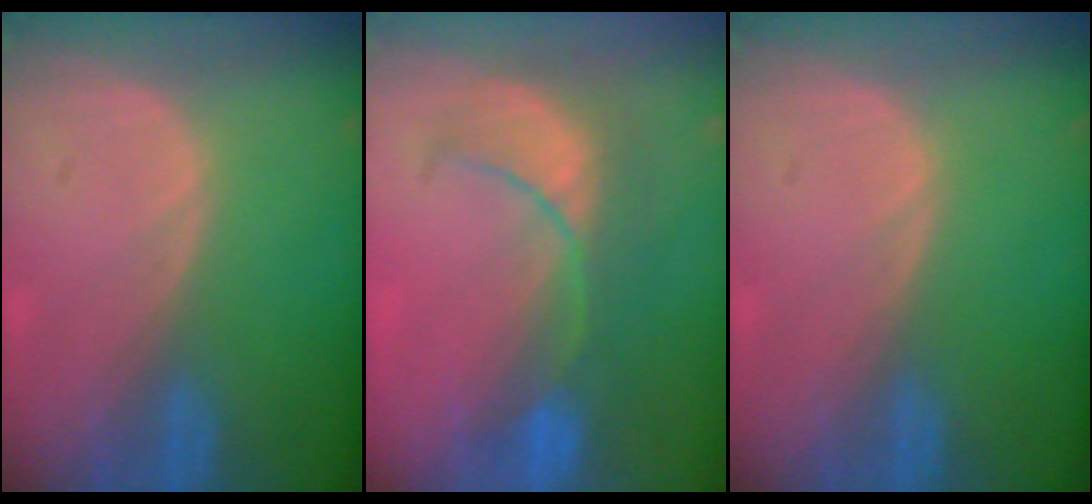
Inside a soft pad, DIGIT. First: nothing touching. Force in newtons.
{"total": 7.9, "press": 7.7, "slide": 1.5}
{"total": 0.0}